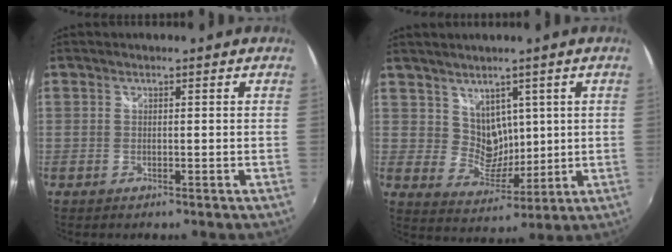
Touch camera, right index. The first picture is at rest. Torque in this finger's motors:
{"motor_torque": [-1.00, 1.14, 0.02, 0.00]}